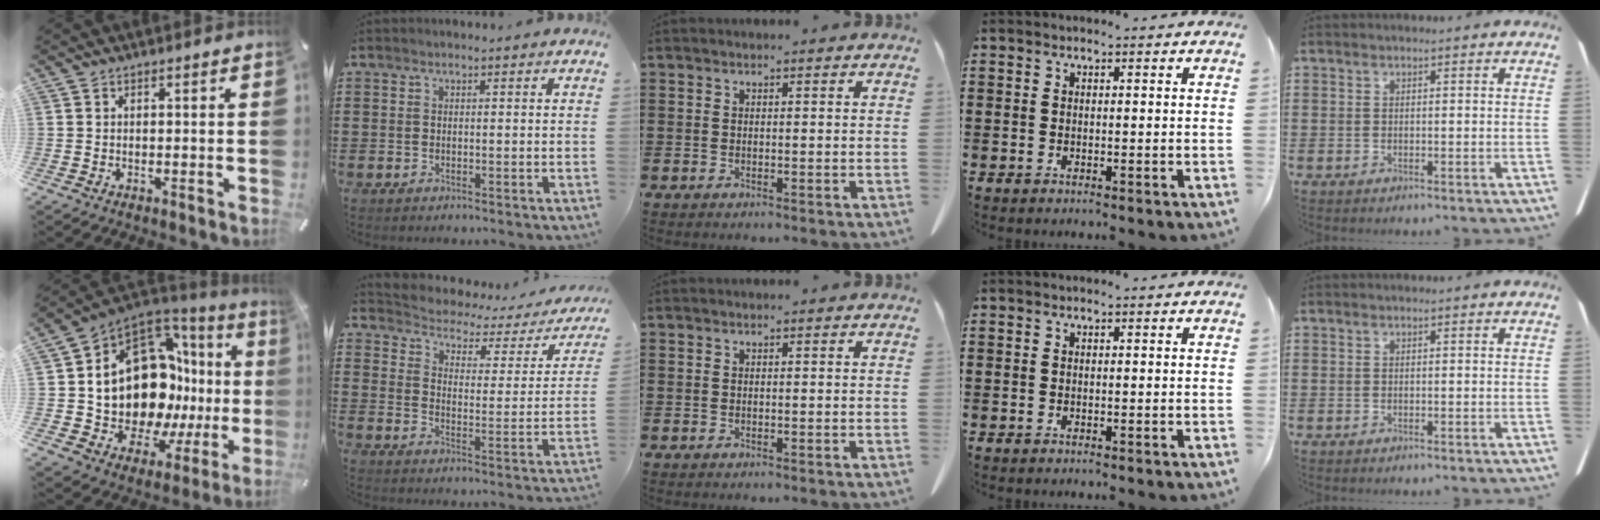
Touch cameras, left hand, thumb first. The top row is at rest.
{"thumb": {"total": 20.5, "force": [1.7, 13.9, 14.9], "torque": [-0.267, -0.065, 0.058]}, "index": {"total": 2.6, "force": [2.3, 1.2, 0.7], "torque": [-0.034, -0.023, 0.029]}}